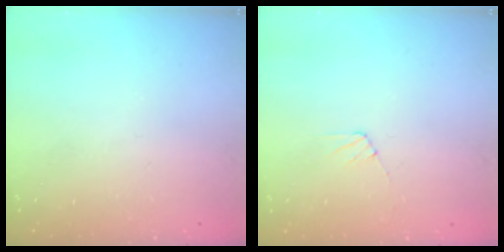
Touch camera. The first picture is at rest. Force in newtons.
{"total": 5.7, "press": 5.7, "slide": 0.6}